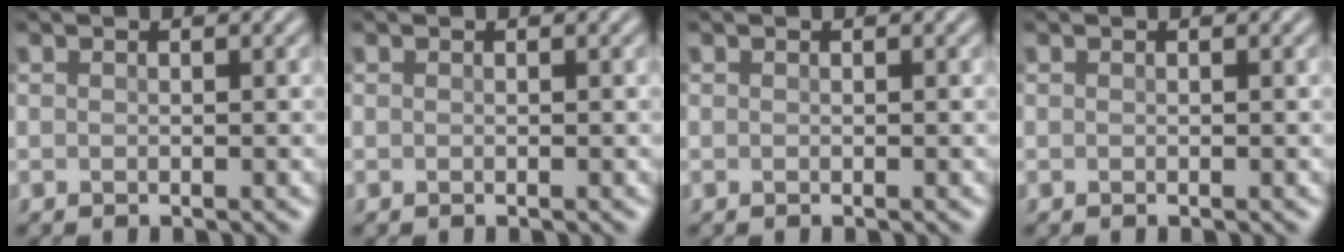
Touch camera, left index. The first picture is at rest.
{"total": 0.0}
{"total": 0.0}
{"total": 0.0}